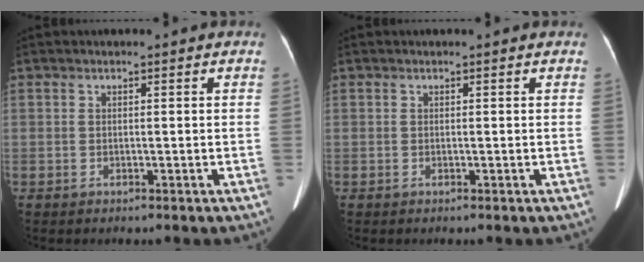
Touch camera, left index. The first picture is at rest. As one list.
[{"total": 0.0}]